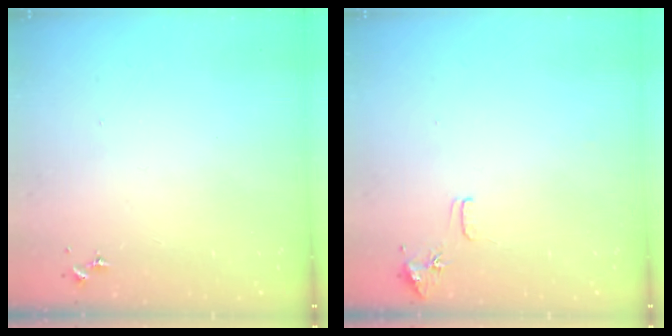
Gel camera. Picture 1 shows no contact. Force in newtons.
{"total": 8.1, "press": 8.1, "slide": 0.7}